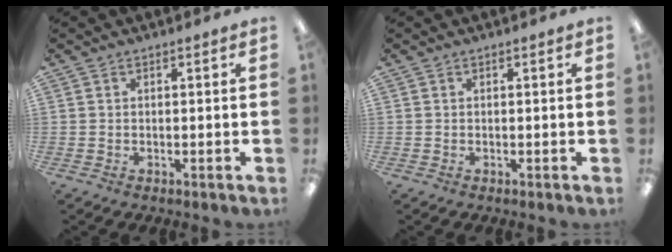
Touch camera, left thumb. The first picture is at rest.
{"total": 0.0}